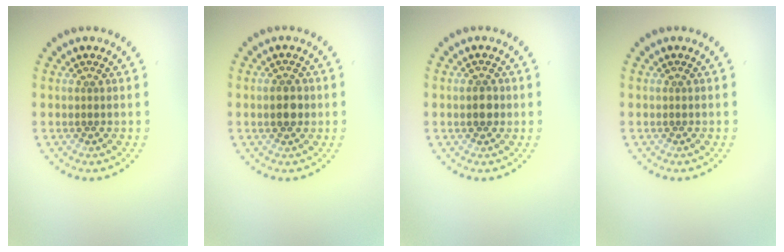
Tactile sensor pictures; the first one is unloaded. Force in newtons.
{"total": 1.8, "press": 1.8, "slide": 0.1}
{"total": 1.4, "press": 1.4, "slide": 0.1}
{"total": 0.0}